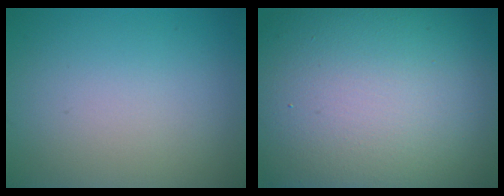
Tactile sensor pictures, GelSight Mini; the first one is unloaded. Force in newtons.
{"total": 19.7, "press": 19.7, "slide": 0.7}